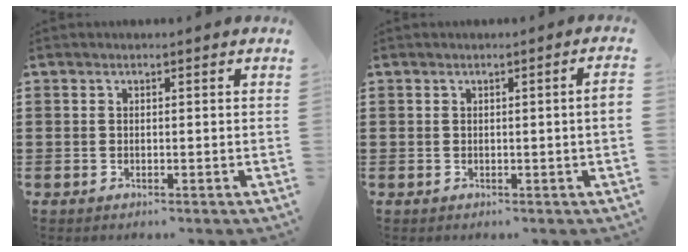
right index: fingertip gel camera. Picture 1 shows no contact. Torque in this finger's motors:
{"motor_torque": [0.43, -0.34, 0.06, 0.05]}